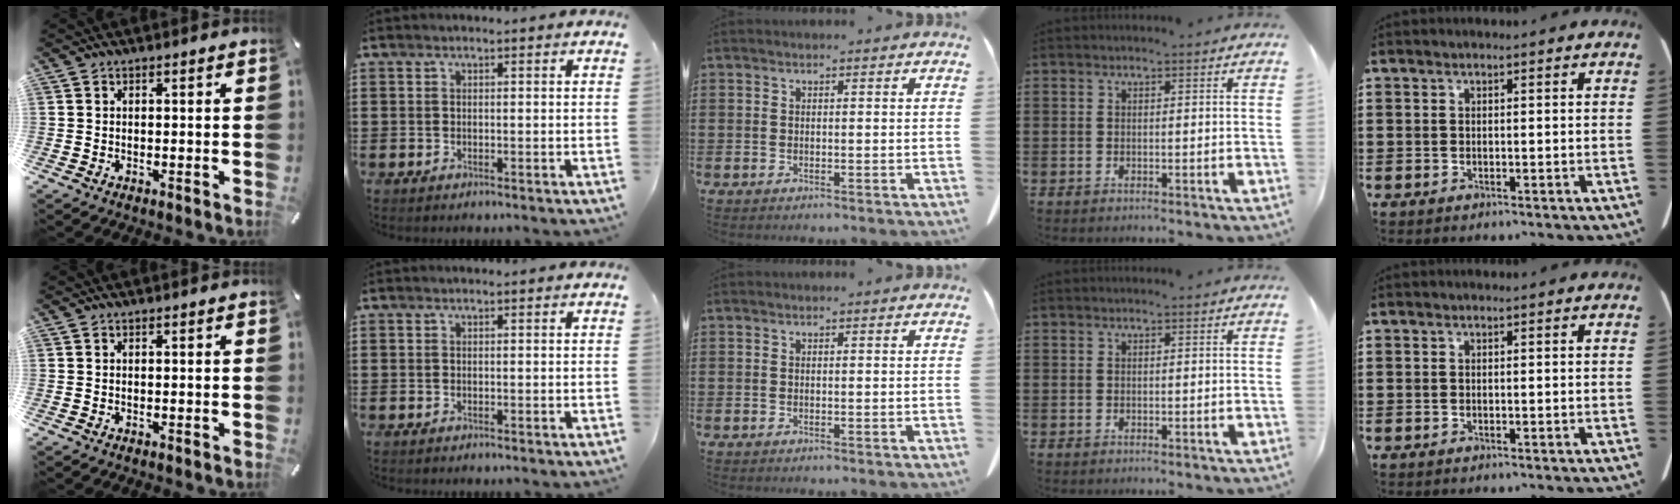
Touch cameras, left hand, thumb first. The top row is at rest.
{}